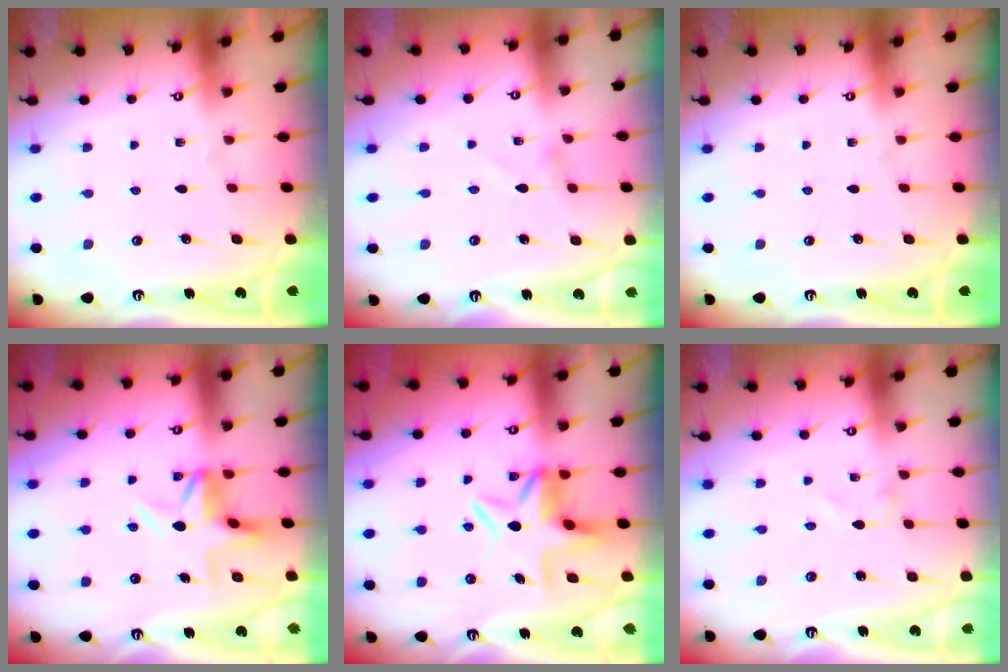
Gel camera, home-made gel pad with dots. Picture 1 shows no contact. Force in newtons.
{"total": 1.3, "press": 1.3, "slide": 0.1}
{"total": 0.0}
{"total": 6.6, "press": 6.3, "slide": 2.1}
{"total": 6.5, "press": 6.0, "slide": 2.6}
{"total": 1.4, "press": 1.4, "slide": 0.0}